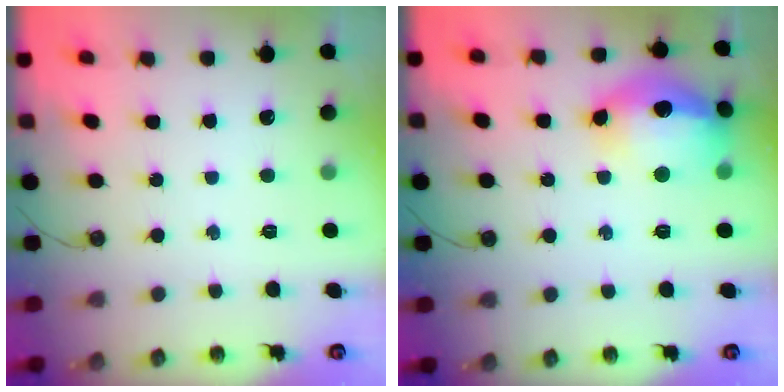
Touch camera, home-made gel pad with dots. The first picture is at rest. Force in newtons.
{"total": 17.8, "press": 17.7, "slide": 1.6}